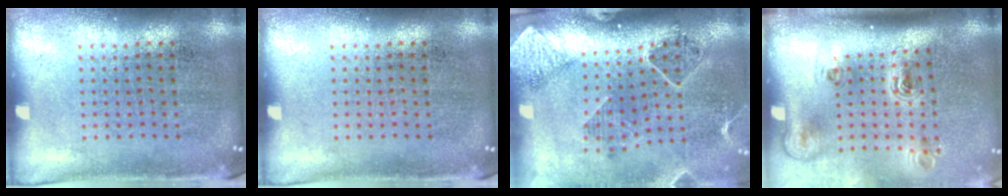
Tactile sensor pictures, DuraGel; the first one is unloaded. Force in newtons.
{"total": 0.0}
{"total": 1.5, "press": 1.5, "slide": 0.1}
{"total": 2.3, "press": 1.4, "slide": 1.8}